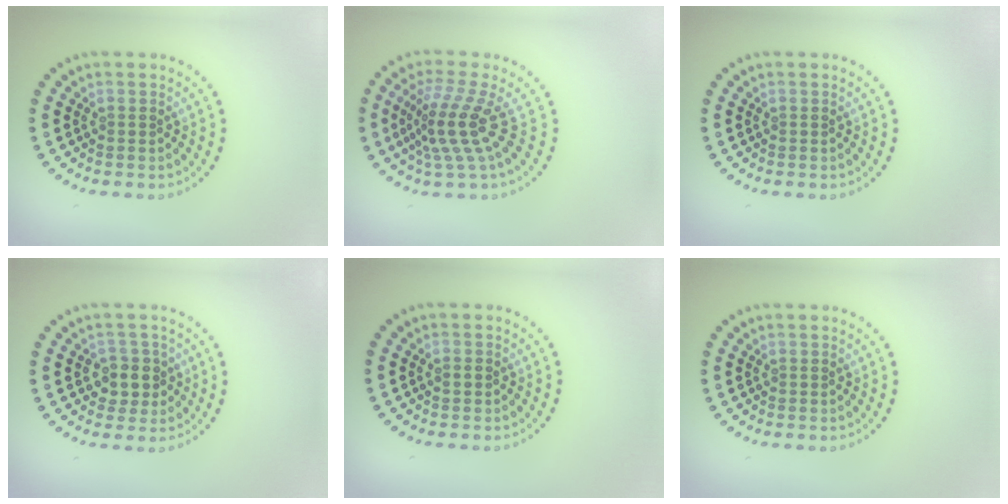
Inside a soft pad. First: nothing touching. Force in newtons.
{"total": 4.2, "press": 2.9, "slide": 3.1}
{"total": 0.0}
{"total": 2.7, "press": 2.5, "slide": 1.0}
{"total": 1.1, "press": 1.1, "slide": 0.1}
{"total": 0.0}